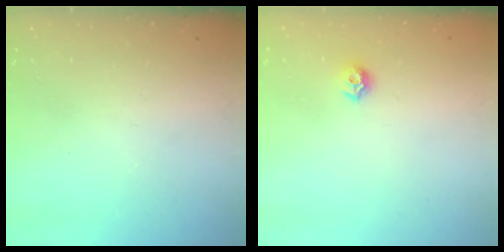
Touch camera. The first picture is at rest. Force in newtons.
{"total": 7.2, "press": 7.2, "slide": 1.0}